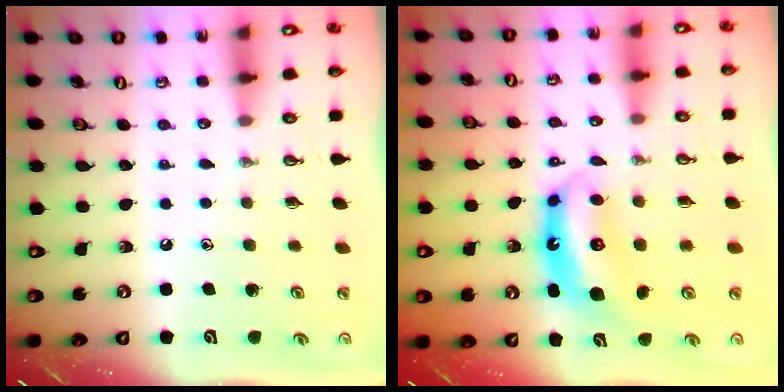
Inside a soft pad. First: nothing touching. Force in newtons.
{"total": 6.8, "press": 6.8, "slide": 0.6}